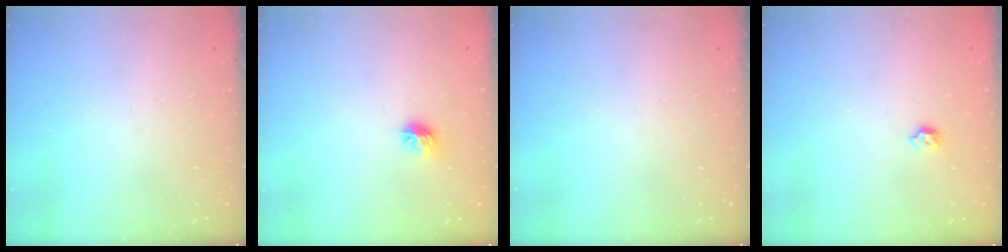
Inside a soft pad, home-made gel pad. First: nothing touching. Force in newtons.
{"total": 6.1, "press": 5.9, "slide": 1.2}
{"total": 0.0}
{"total": 5.1, "press": 5.0, "slide": 1.0}